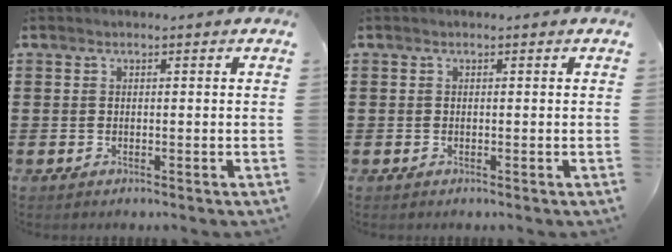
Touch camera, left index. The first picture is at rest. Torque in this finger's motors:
{"motor_torque": [-0.02, -0.01, 0.00, 0.00]}